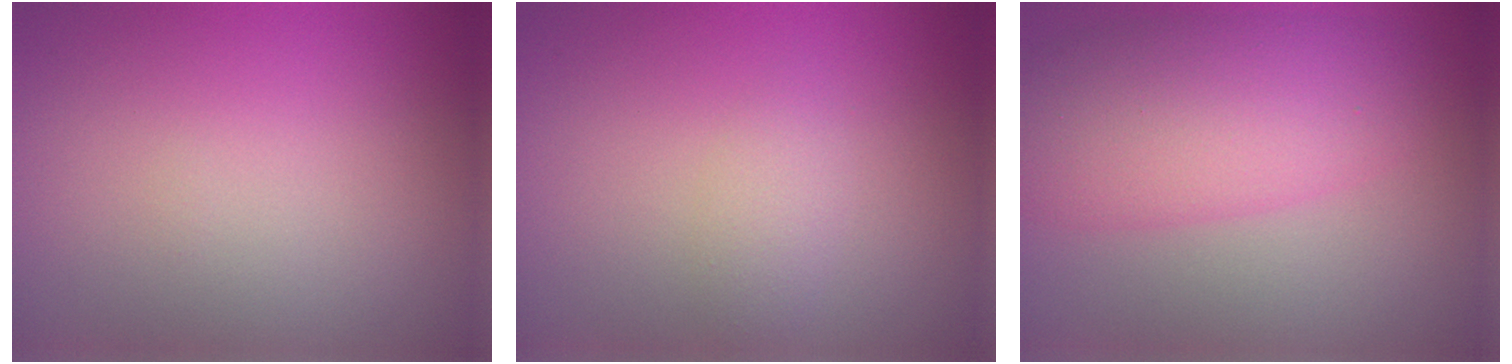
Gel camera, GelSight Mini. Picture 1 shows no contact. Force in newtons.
{"total": 1.6, "press": 1.6, "slide": 0.1}
{"total": 7.0, "press": 7.0, "slide": 0.3}